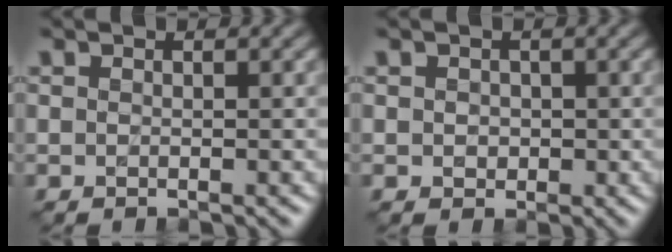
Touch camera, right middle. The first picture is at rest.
{"total": 1.6, "force": [-0.2, 1.3, 0.8], "torque": [-0.020, 0.002, -0.002]}